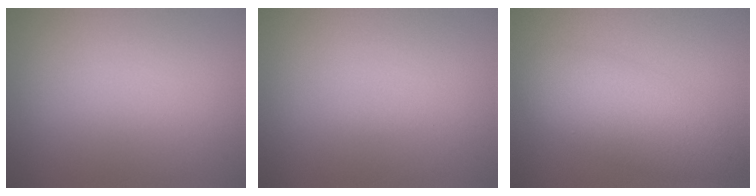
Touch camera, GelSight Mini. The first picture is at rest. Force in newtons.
{"total": 0.0}
{"total": 5.6, "press": 5.6, "slide": 0.2}